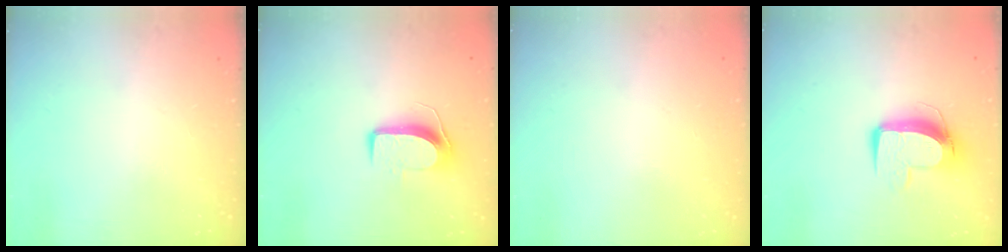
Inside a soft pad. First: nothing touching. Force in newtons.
{"total": 8.9, "press": 8.9, "slide": 0.5}
{"total": 0.0}
{"total": 10.3, "press": 10.3, "slide": 0.8}